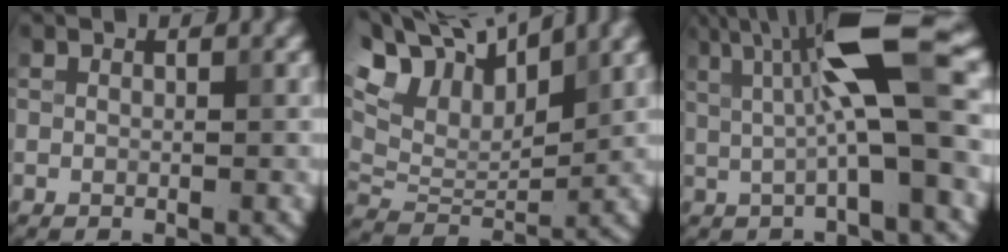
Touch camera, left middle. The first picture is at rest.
{"total": 9.3, "force": [6.0, 4.3, 5.7], "torque": [-0.125, 0.028, 0.106]}
{"total": 7.9, "force": [1.2, 1.5, 7.7], "torque": [-0.124, 0.007, 0.015]}